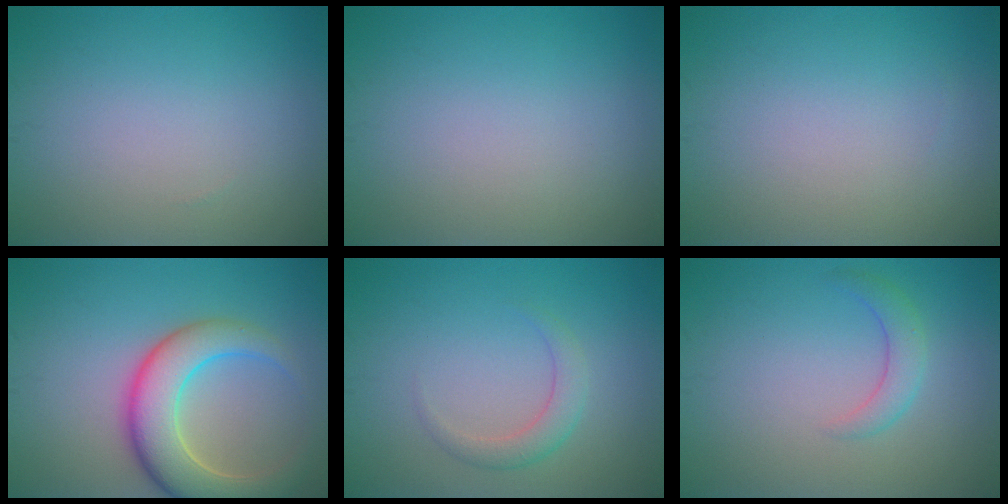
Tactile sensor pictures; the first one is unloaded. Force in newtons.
{"total": 0.0}
{"total": 0.0}
{"total": 7.2, "press": 7.2, "slide": 0.6}
{"total": 2.1, "press": 2.1, "slide": 0.1}
{"total": 2.0, "press": 2.0, "slide": 0.1}